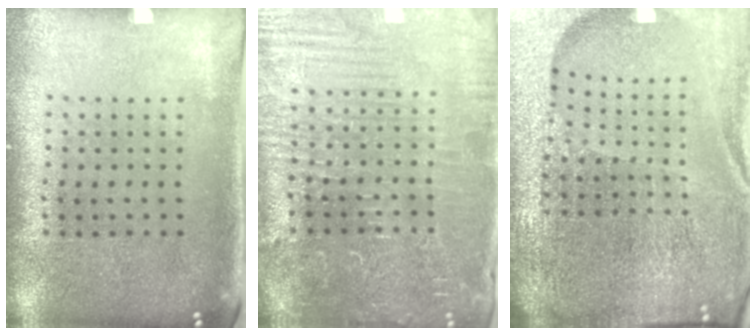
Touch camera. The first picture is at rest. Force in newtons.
{"total": 4.4, "press": 4.2, "slide": 1.2}
{"total": 6.4, "press": 5.6, "slide": 3.1}